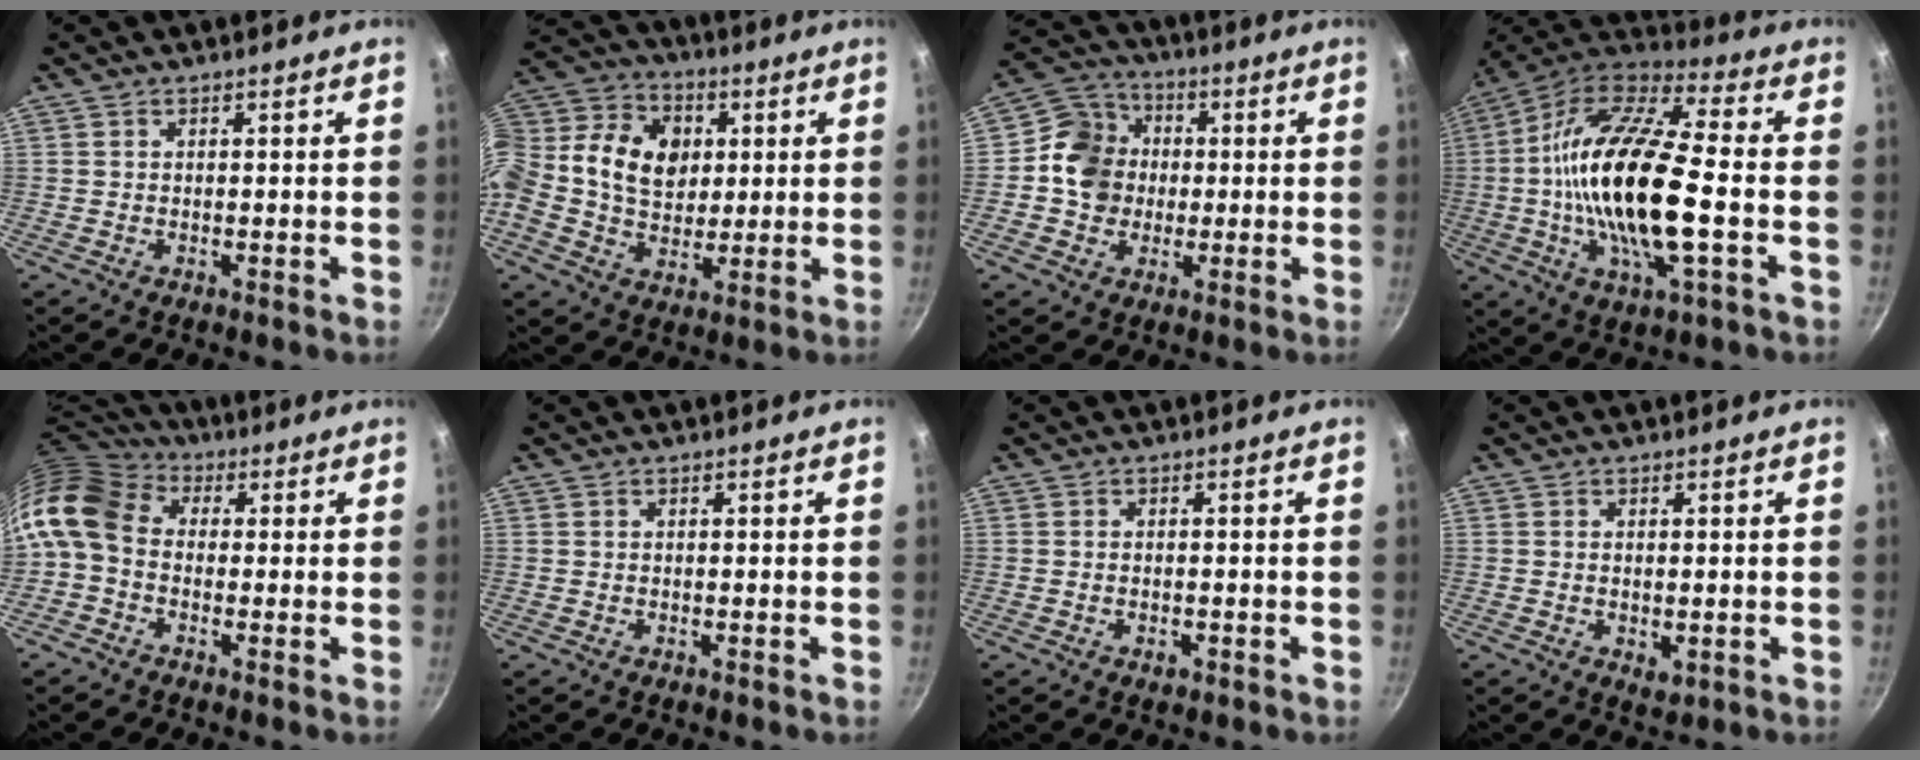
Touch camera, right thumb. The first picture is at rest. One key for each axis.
{"total": 20.4, "fx": 2.8, "fy": 15.9, "fz": 12.5, "tx": -0.227, "ty": 0.026, "tz": 0.037}
{"total": 10.6, "fx": 0.0, "fy": 9.6, "fz": 4.5, "tx": -0.047, "ty": 0.018, "tz": -0.020}
{"total": 24.3, "fx": -2.5, "fy": 8.5, "fz": 22.7, "tx": -0.438, "ty": 0.022, "tz": -0.064}
{"total": 12.7, "fx": 0.4, "fy": 9.8, "fz": 8.2, "tx": -0.167, "ty": 0.032, "tz": -0.014}
{"total": 0.0}
{"total": 1.4, "fx": -0.7, "fy": 0.7, "fz": 1.0, "tx": -0.016, "ty": 0.002, "tz": -0.012}
{"total": 2.0, "fx": -0.2, "fy": 1.2, "fz": 1.6, "tx": -0.024, "ty": -0.007, "tz": -0.002}